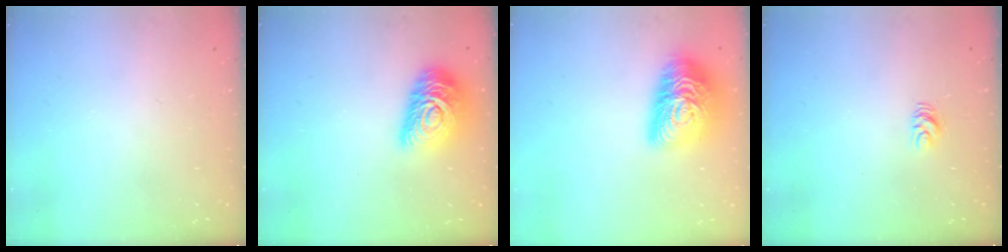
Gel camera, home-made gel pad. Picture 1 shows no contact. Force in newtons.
{"total": 15.9, "press": 15.9, "slide": 1.1}
{"total": 19.9, "press": 19.9, "slide": 0.7}
{"total": 5.1, "press": 5.1, "slide": 0.5}